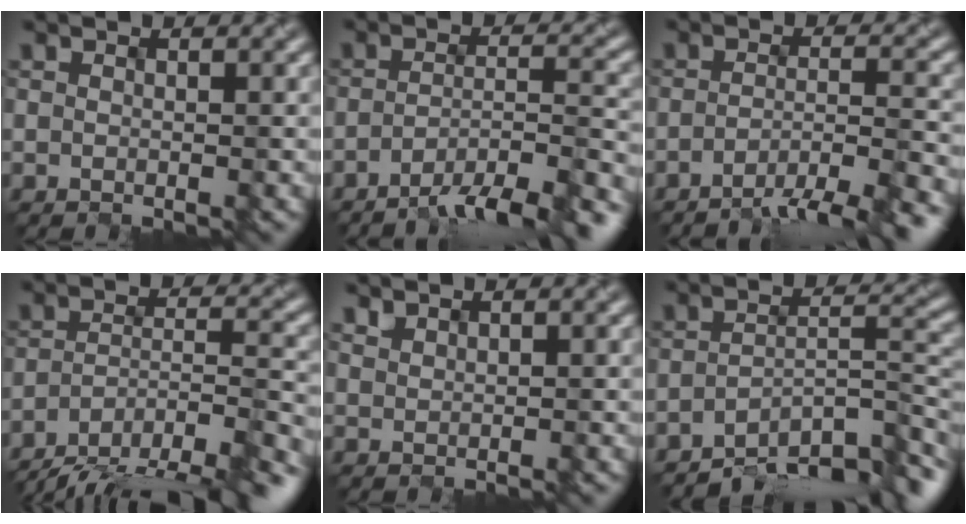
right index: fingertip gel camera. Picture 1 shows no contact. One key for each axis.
{"total": 7.3, "fx": -5.6, "fy": 1.2, "fz": 4.6, "tx": -0.068, "ty": 0.004, "tz": -0.085}
{"total": 5.5, "fx": -4.2, "fy": 0.6, "fz": 3.5, "tx": -0.048, "ty": 0.003, "tz": -0.063}
{"total": 11.8, "fx": -9.8, "fy": 2.9, "fz": 5.8, "tx": -0.094, "ty": -0.010, "tz": -0.142}
{"total": 1.0, "fx": 0.9, "fy": -0.1, "fz": -0.4, "tx": -0.001, "ty": -0.001, "tz": 0.027}
{"total": 8.1, "fx": -6.5, "fy": 2.0, "fz": 4.4, "tx": -0.053, "ty": -0.002, "tz": -0.104}